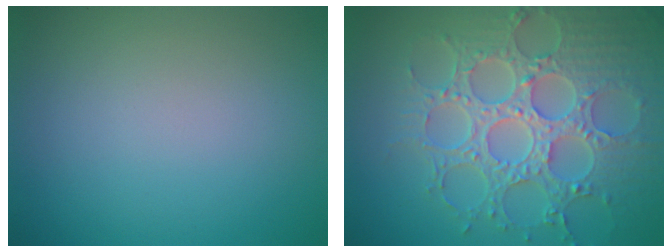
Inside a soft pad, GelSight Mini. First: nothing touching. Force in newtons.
{"total": 8.3, "press": 6.5, "slide": 5.1}